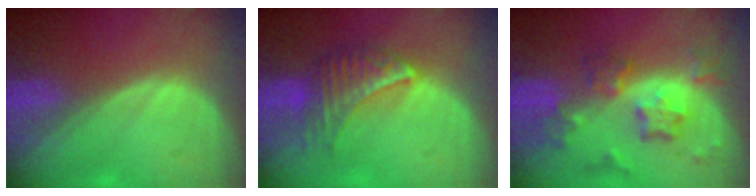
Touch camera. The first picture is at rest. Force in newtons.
{"total": 6.6, "press": 6.5, "slide": 1.0}
{"total": 8.4, "press": 7.4, "slide": 4.0}